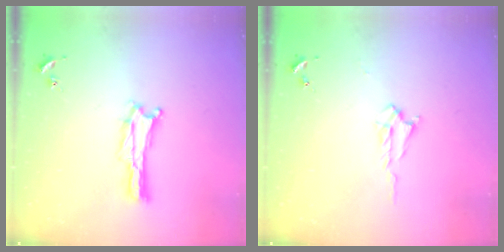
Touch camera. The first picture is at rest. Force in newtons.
{"total": 1.7, "press": 1.7, "slide": 0.3}